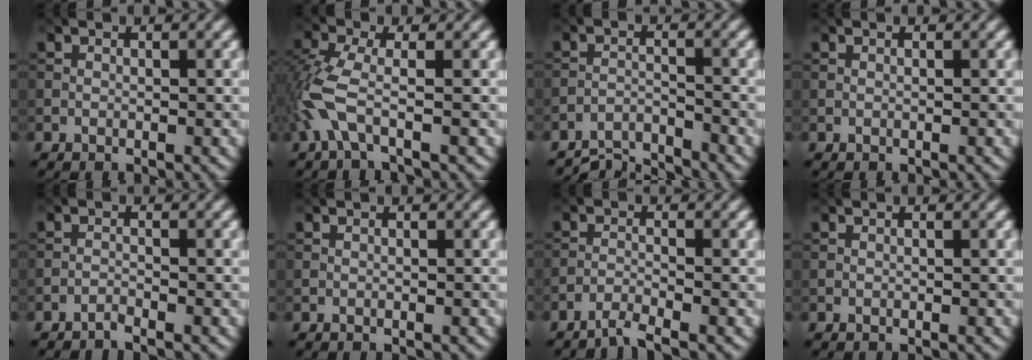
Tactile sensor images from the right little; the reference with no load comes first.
{"total": 4.2, "force": [-1.5, 1.3, 3.7], "torque": [-0.103, 0.000, -0.042]}
{"total": 4.3, "force": [-4.2, 0.5, 0.9], "torque": [-0.016, -0.004, -0.083]}
{"total": 0.0}
{"total": 0.9, "force": [-0.8, 0.0, 0.3], "torque": [-0.003, 0.005, -0.022]}
{"total": 0.0}
{"total": 2.0, "force": [-1.7, 0.1, 1.1], "torque": [-0.017, 0.000, -0.044]}
{"total": 0.0}